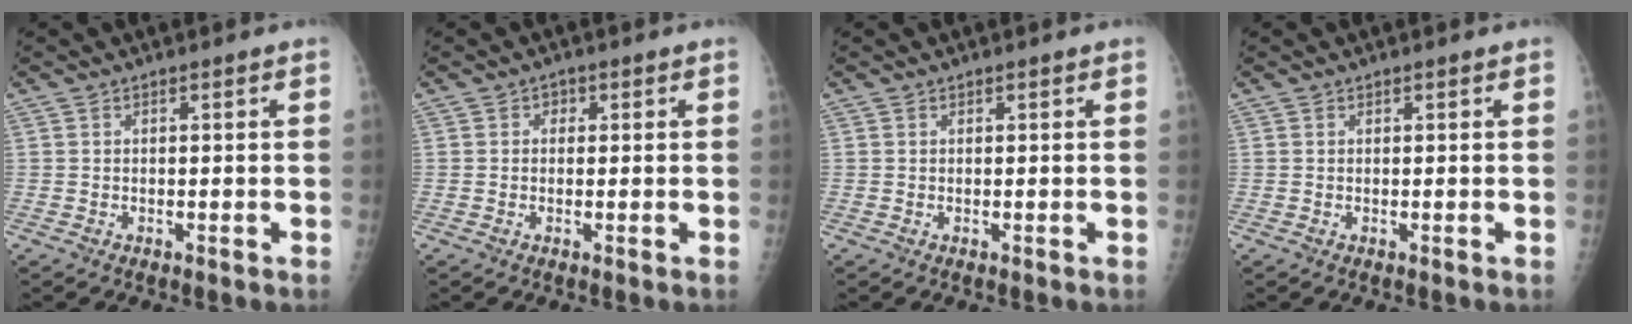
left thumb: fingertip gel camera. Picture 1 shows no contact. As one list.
[{"total": 1.4, "force": [0.4, 1.3, 0.5], "torque": [0.005, 0.003, 0.000]}, {"total": 0.0}, {"total": 0.0}]